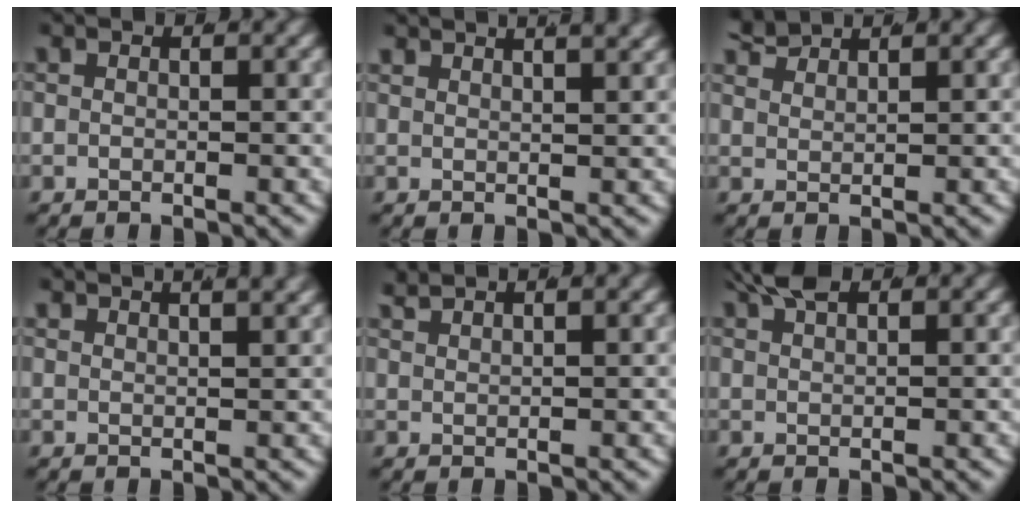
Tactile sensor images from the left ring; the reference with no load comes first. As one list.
[{"total": 3.4, "force": [3.1, 0.5, 1.4], "torque": [-0.009, 0.013, 0.045]}, {"total": 2.4, "force": [2.3, -0.2, 0.3], "torque": [-0.005, 0.005, 0.046]}, {"total": 3.1, "force": [2.9, 0.4, 1.3], "torque": [-0.007, 0.012, 0.042]}, {"total": 2.0, "force": [1.9, -0.2, 0.2], "torque": [-0.003, 0.008, 0.037]}, {"total": 2.5, "force": [2.2, 0.2, 1.1], "torque": [-0.025, 0.005, 0.042]}]